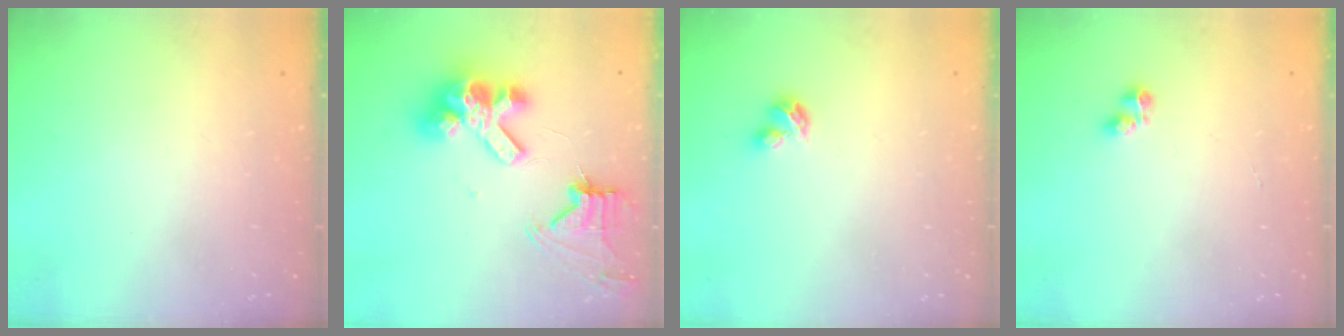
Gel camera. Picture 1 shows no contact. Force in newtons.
{"total": 15.0, "press": 14.9, "slide": 1.8}
{"total": 3.1, "press": 3.1, "slide": 0.5}
{"total": 2.6, "press": 2.5, "slide": 0.5}